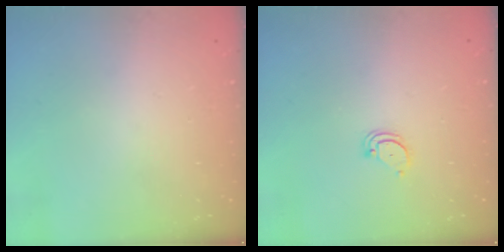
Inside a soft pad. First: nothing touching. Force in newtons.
{"total": 2.7, "press": 2.7, "slide": 0.2}